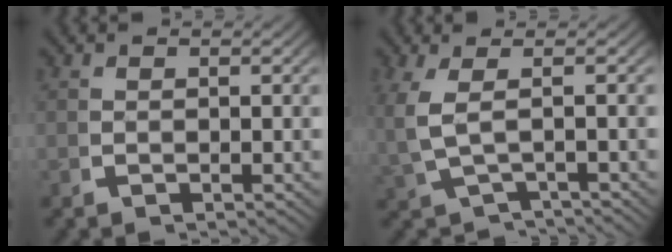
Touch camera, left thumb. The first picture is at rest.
{"total": 3.2, "force": [-1.2, 1.3, 2.7], "torque": [-0.070, -0.009, -0.001]}